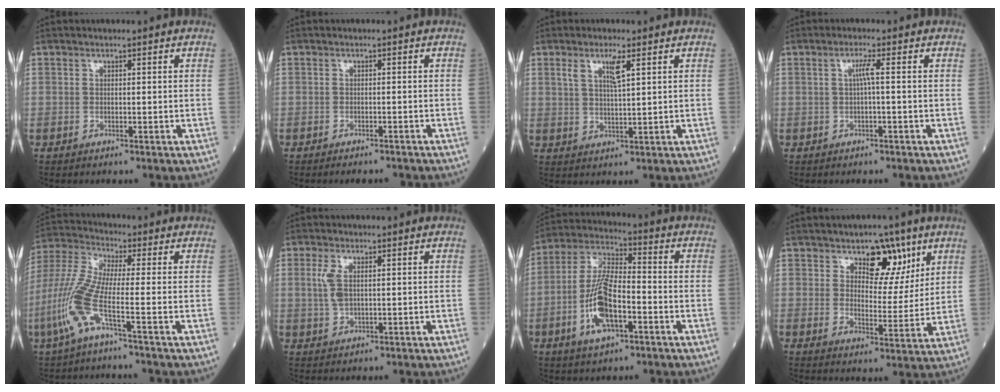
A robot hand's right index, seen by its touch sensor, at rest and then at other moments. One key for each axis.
{"total": 3.3, "fx": -3.1, "fy": 0.6, "fz": 0.9, "tx": -0.008, "ty": -0.004, "tz": -0.039}
{"total": 4.1, "fx": 1.9, "fy": 0.5, "fz": 3.6, "tx": -0.072, "ty": 0.000, "tz": 0.036}
{"total": 1.8, "fx": 0.0, "fy": -0.3, "fz": 1.8, "tx": -0.035, "ty": 0.003, "tz": 0.000}
{"total": 9.5, "fx": -3.7, "fy": 0.2, "fz": 8.7, "tx": -0.209, "ty": 0.001, "tz": -0.085}
{"total": 3.2, "fx": 0.7, "fy": 1.3, "fz": 2.9, "tx": -0.069, "ty": 0.003, "tz": 0.016}
{"total": 11.3, "fx": -3.5, "fy": 3.7, "fz": 10.1, "tx": -0.213, "ty": 0.006, "tz": -0.067}
{"total": 7.5, "fx": 4.5, "fy": 4.1, "fz": 4.4, "tx": -0.054, "ty": -0.002, "tz": 0.069}